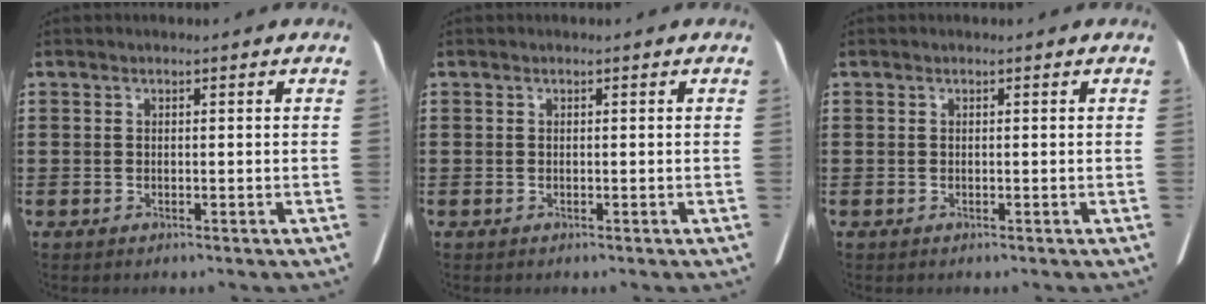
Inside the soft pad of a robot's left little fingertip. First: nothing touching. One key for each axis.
{"total": 0.0}
{"total": 0.0}